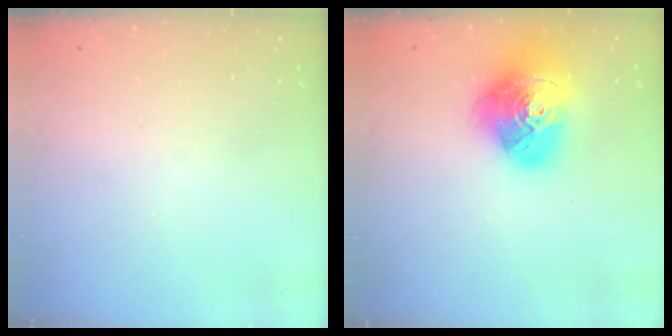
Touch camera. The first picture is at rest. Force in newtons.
{"total": 19.4, "press": 19.3, "slide": 2.3}